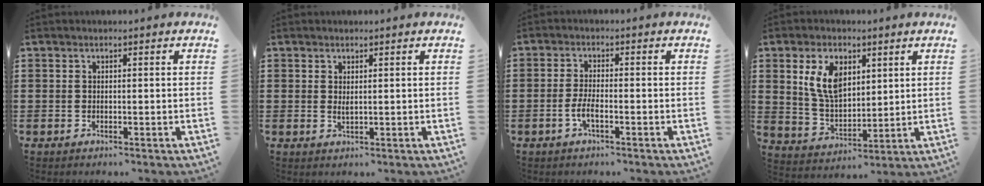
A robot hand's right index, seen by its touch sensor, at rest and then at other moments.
{"total": 1.2, "force": [0.6, 0.2, 1.0], "torque": [-0.020, 0.000, 0.011]}
{"total": 2.8, "force": [-1.3, 0.6, 2.4], "torque": [-0.056, -0.003, -0.029]}
{"total": 8.5, "force": [3.2, 5.0, 6.1], "torque": [-0.141, 0.012, 0.058]}